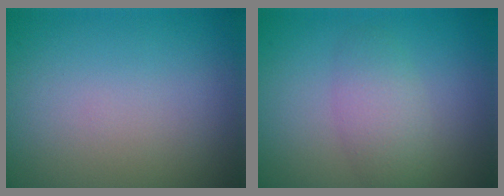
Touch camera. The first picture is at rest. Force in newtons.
{"total": 3.0, "press": 3.0, "slide": 0.2}